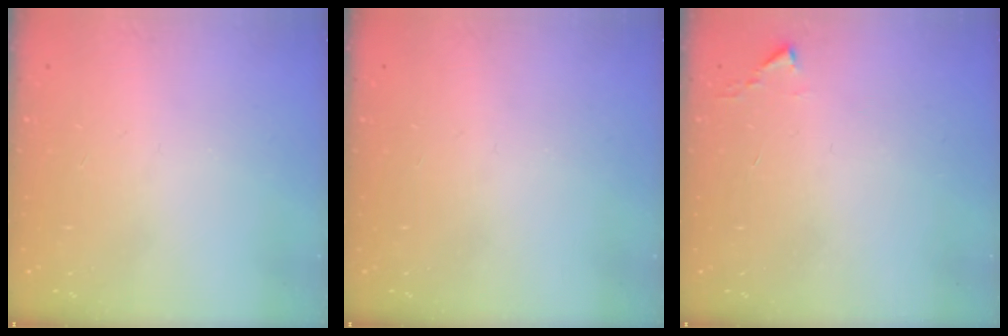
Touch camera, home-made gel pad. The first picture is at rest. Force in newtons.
{"total": 0.0}
{"total": 2.4, "press": 2.4, "slide": 0.3}